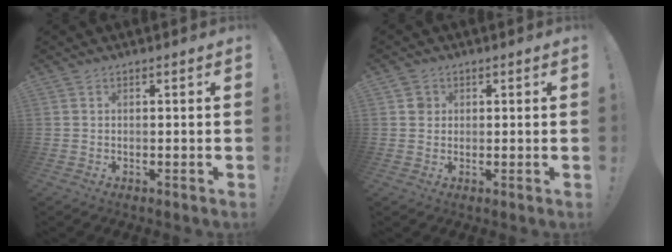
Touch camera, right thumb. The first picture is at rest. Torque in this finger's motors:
{"motor_torque": [-0.11, 0.07, 0.40, -0.02, -0.03]}